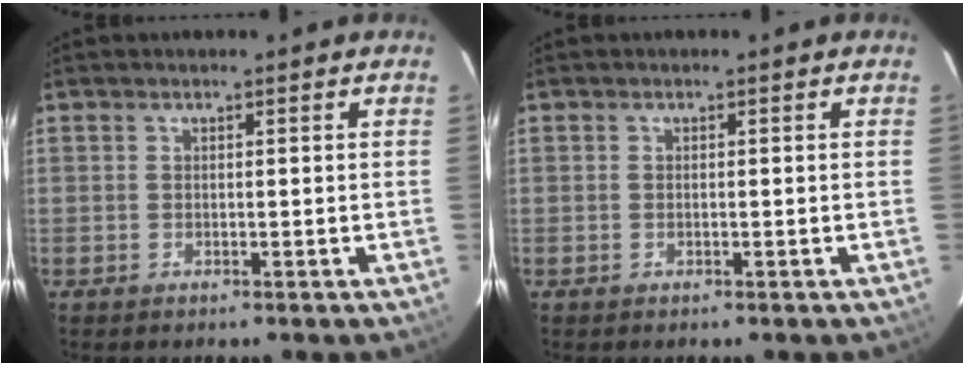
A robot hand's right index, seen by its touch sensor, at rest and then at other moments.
{"total": 0.0}